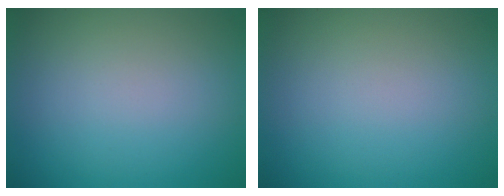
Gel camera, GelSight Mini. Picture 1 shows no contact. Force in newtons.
{"total": 0.0}